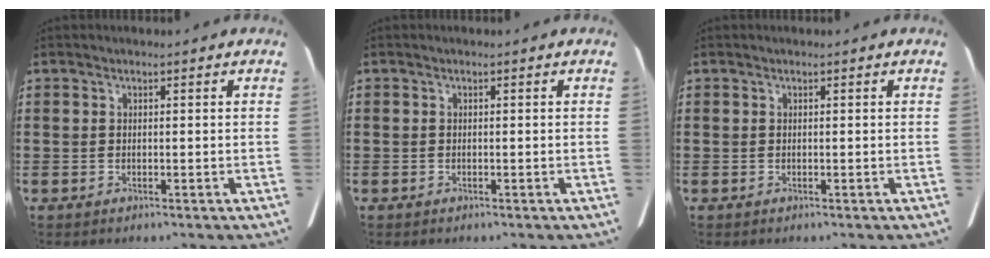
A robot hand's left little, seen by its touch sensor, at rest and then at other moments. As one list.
[{"total": 0.0}, {"total": 0.0}]